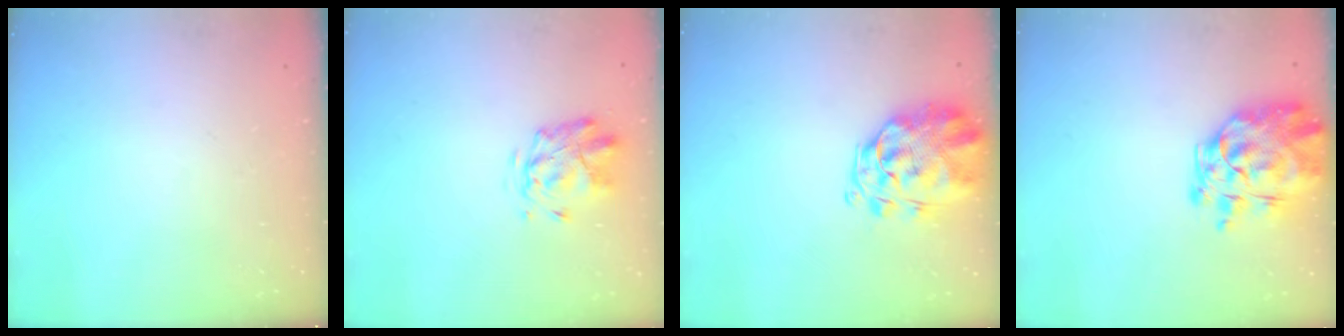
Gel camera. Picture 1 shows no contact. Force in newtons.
{"total": 2.8, "press": 2.4, "slide": 1.4}
{"total": 3.8, "press": 3.6, "slide": 1.2}
{"total": 13.4, "press": 12.5, "slide": 4.6}